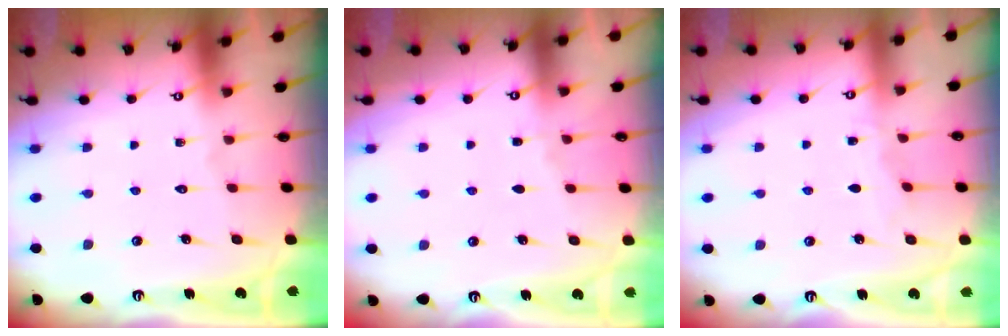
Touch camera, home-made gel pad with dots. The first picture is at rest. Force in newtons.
{"total": 2.9, "press": 2.9, "slide": 0.5}
{"total": 2.6, "press": 2.6, "slide": 0.1}